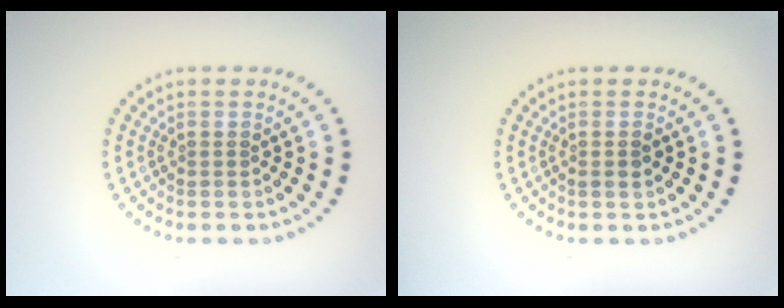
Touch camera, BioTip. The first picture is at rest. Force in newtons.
{"total": 1.0, "press": 1.0, "slide": 0.3}